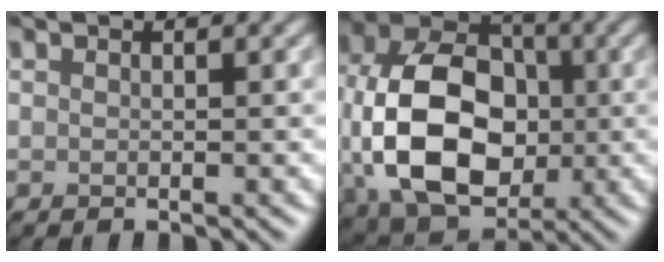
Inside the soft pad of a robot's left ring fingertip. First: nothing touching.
{"total": 12.0, "force": [-1.9, 8.6, 8.1], "torque": [-0.168, -0.014, -0.028]}